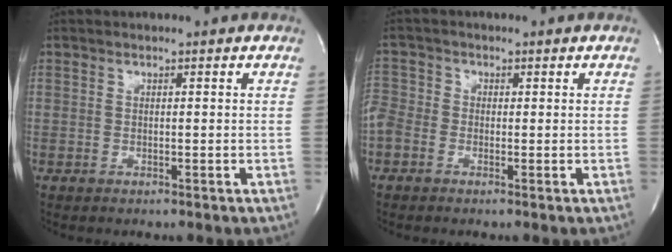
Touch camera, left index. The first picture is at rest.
{"total": 4.4, "force": [-1.3, 3.7, 2.0], "torque": [-0.061, 0.013, -0.031]}